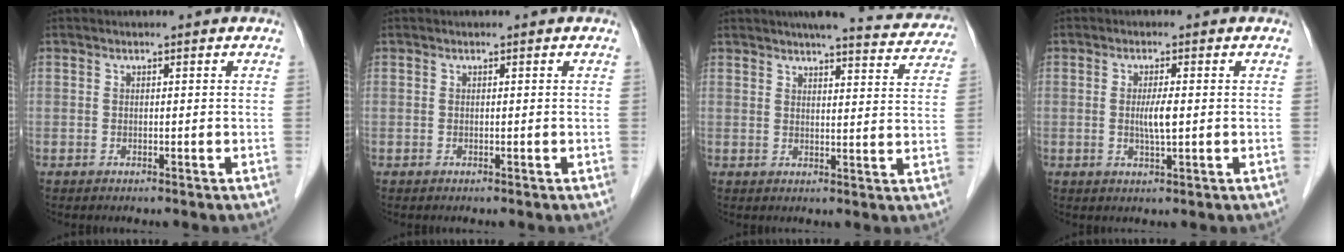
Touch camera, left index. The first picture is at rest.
{"total": 0.0}
{"total": 12.6, "force": [11.6, 1.9, 4.5], "torque": [-0.042, -0.011, 0.120]}
{"total": 2.9, "force": [-0.2, 0.2, 2.8], "torque": [-0.055, -0.006, -0.001]}